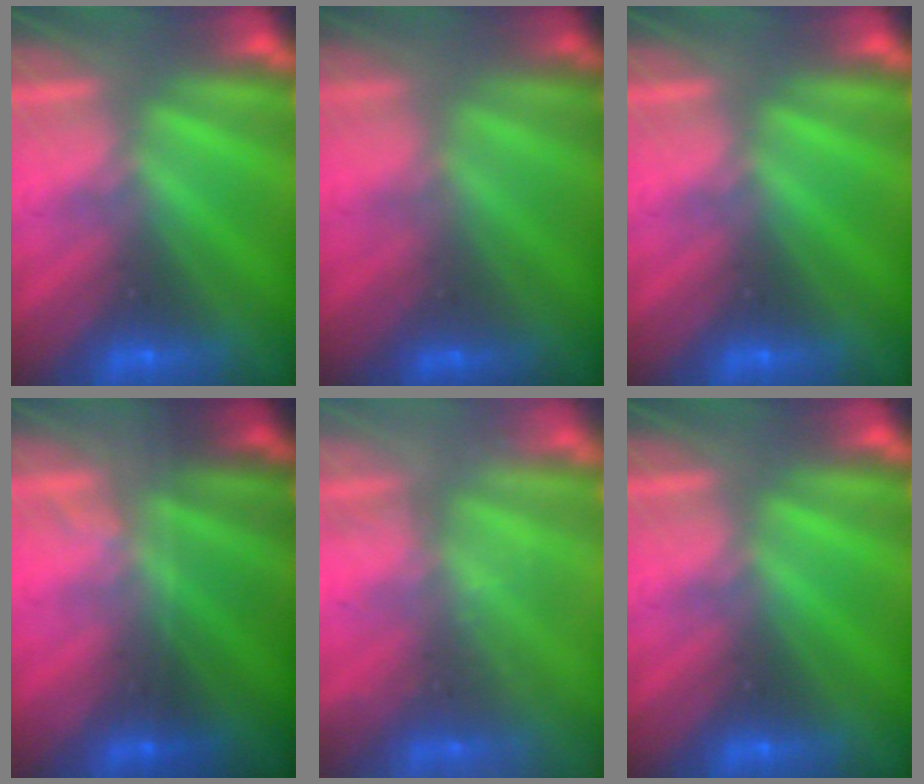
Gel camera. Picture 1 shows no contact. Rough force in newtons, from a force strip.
{"total": 1.3}
{"total": 0.0}
{"total": 1.6}
{"total": 2.4}
{"total": 0.0}